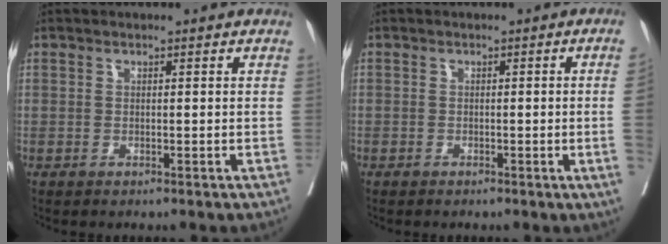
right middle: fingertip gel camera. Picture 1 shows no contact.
{"total": 2.5, "force": [-0.5, -1.0, 2.2], "torque": [-0.027, -0.003, -0.007]}